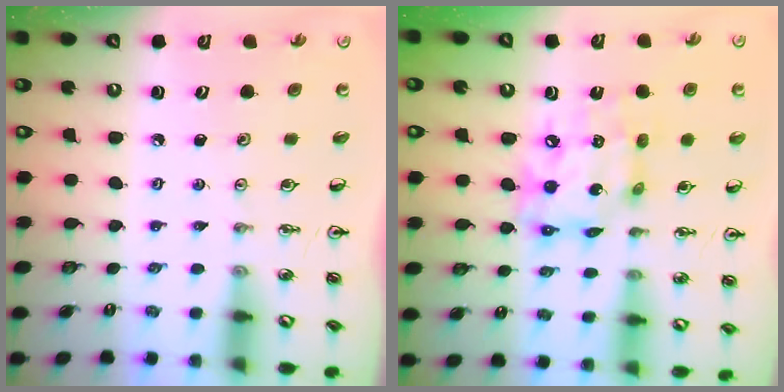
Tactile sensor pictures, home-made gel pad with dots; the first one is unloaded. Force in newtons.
{"total": 14.0, "press": 14.0, "slide": 1.3}